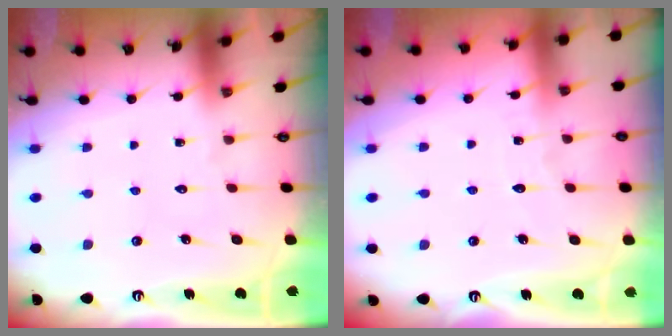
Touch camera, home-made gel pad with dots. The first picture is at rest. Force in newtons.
{"total": 2.0, "press": 2.0, "slide": 0.1}